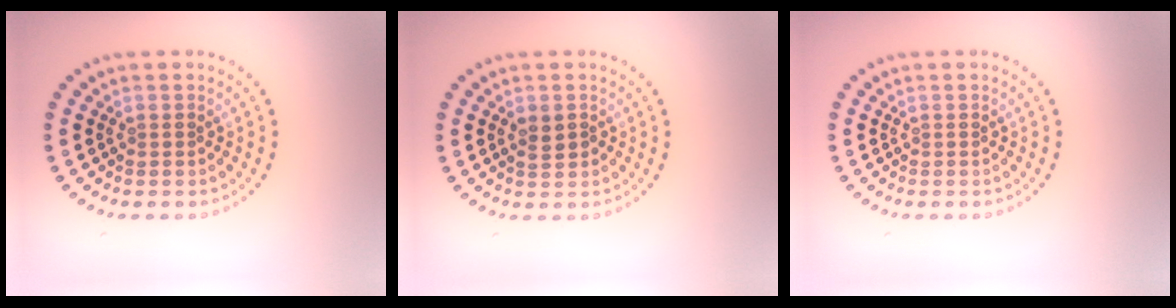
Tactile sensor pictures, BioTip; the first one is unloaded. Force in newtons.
{"total": 1.5, "press": 1.5, "slide": 0.3}
{"total": 0.0}